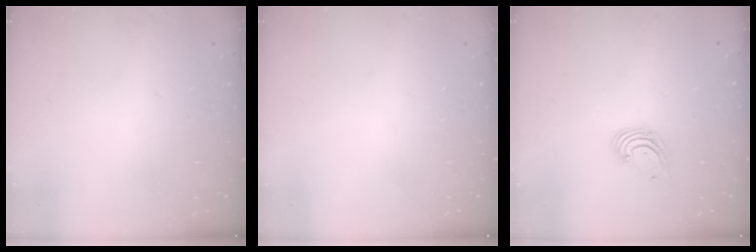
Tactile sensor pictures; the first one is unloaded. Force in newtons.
{"total": 0.0}
{"total": 2.6, "press": 2.6, "slide": 0.1}